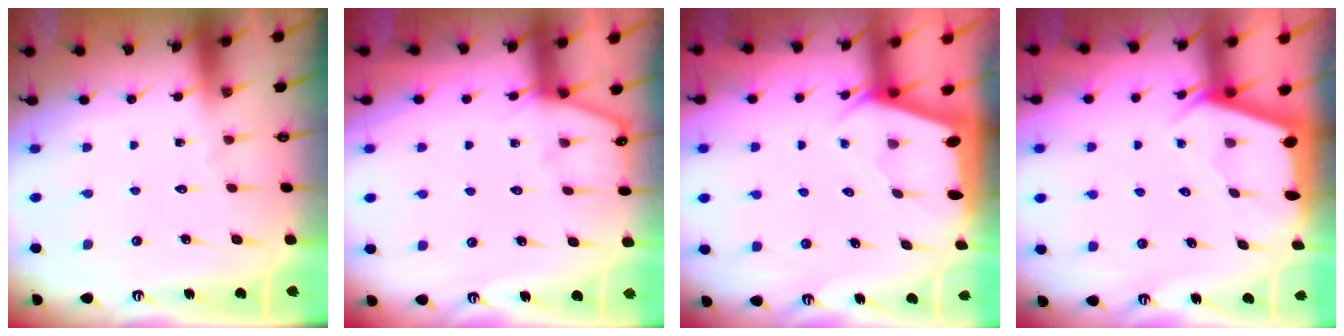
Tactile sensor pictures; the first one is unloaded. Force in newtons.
{"total": 3.2, "press": 3.2, "slide": 0.5}
{"total": 1.9, "press": 1.8, "slide": 0.3}
{"total": 2.4, "press": 2.3, "slide": 0.3}